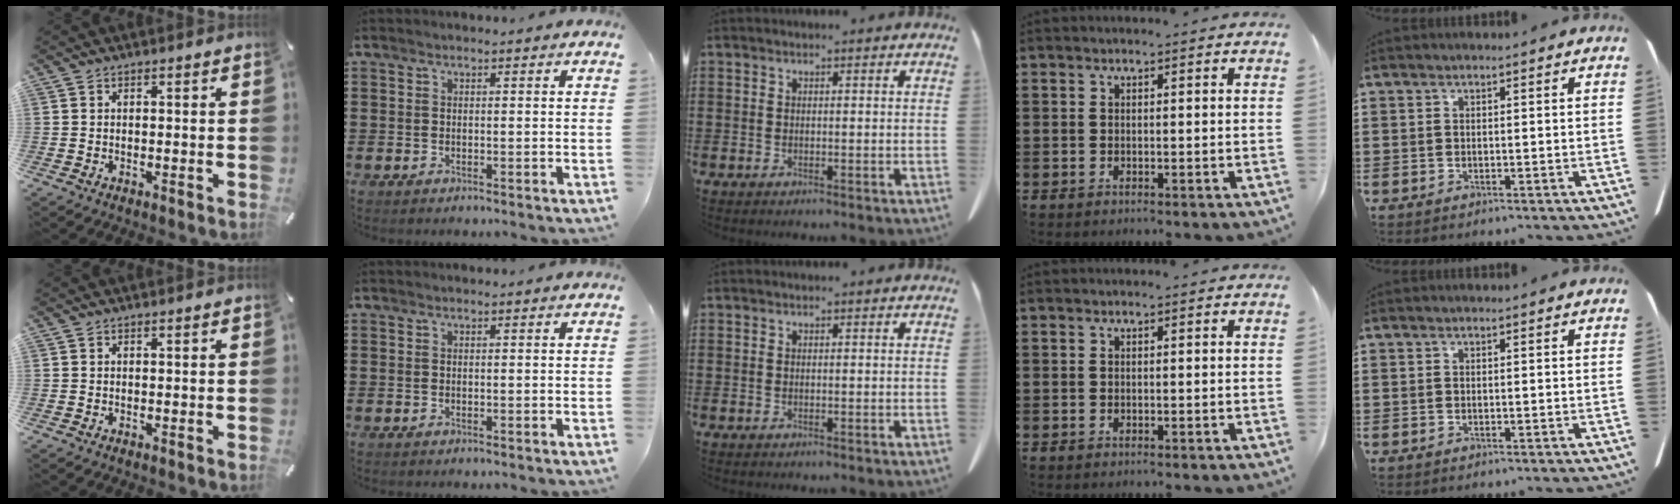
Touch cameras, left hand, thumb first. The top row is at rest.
{}